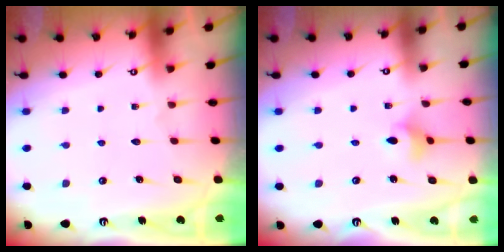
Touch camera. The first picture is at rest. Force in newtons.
{"total": 4.7, "press": 4.7, "slide": 0.5}